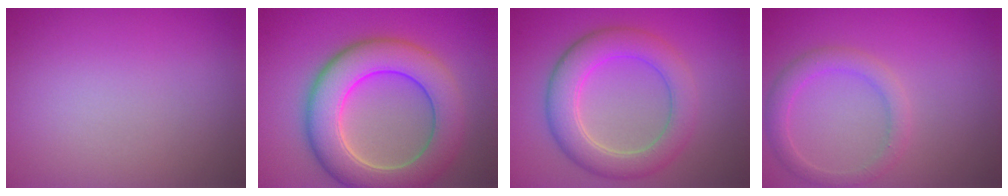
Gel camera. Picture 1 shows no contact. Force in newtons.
{"total": 9.0, "press": 9.0, "slide": 0.6}
{"total": 5.5, "press": 5.5, "slide": 0.1}
{"total": 2.5, "press": 2.5, "slide": 0.2}